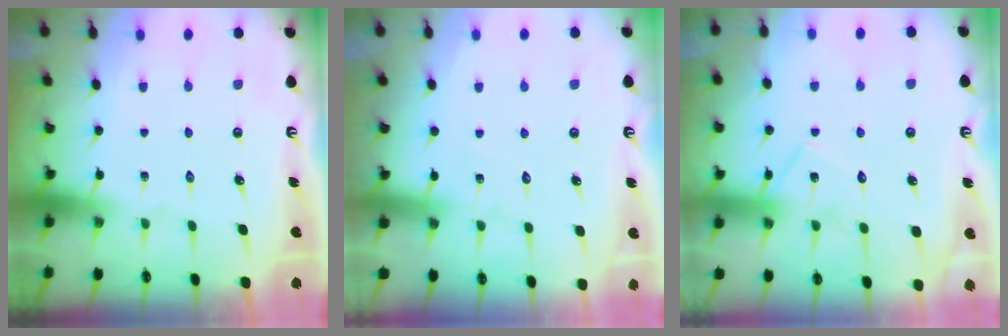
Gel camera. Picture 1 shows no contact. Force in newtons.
{"total": 2.8, "press": 2.8, "slide": 0.3}
{"total": 10.6, "press": 10.6, "slide": 0.7}